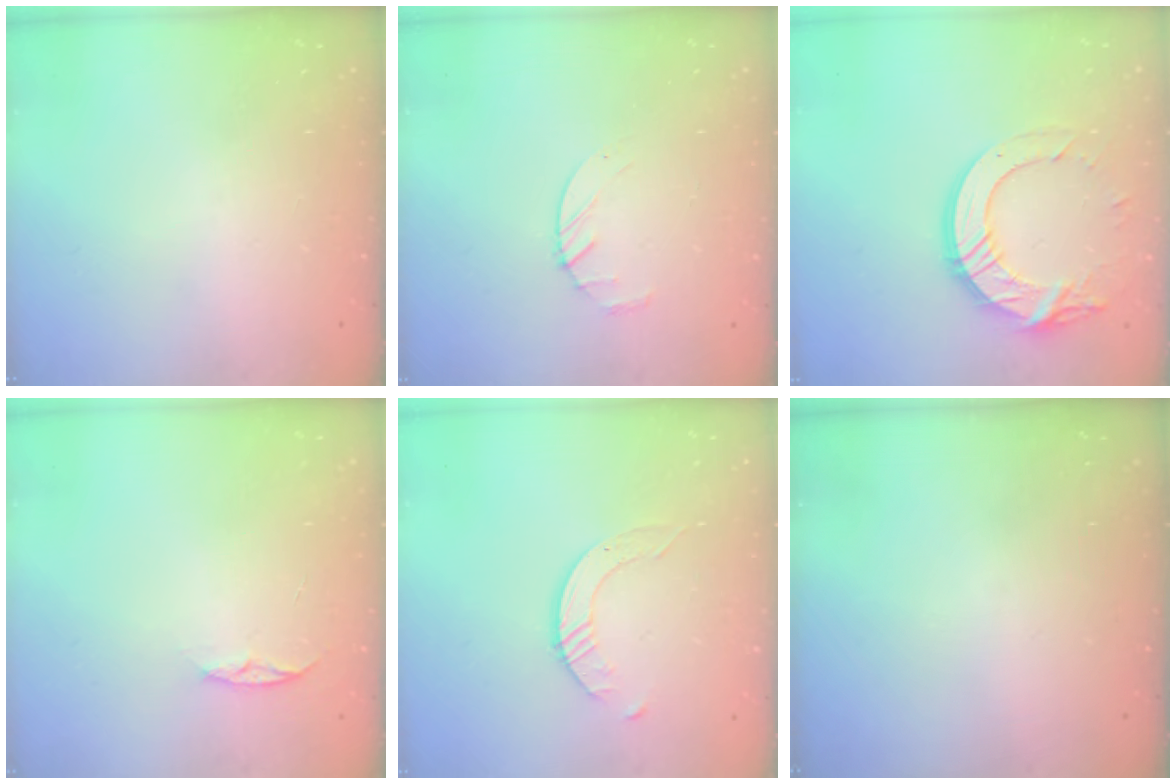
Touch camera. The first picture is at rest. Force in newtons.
{"total": 2.4, "press": 2.3, "slide": 0.3}
{"total": 15.2, "press": 15.1, "slide": 1.5}
{"total": 4.5, "press": 4.5, "slide": 0.6}
{"total": 3.2, "press": 3.1, "slide": 0.4}
{"total": 0.0}